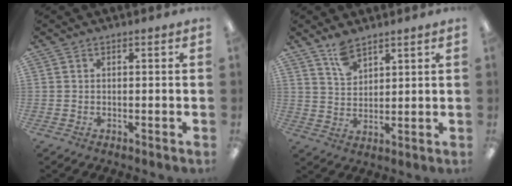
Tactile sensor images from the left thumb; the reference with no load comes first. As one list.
[{"total": 6.2, "force": [4.9, 3.0, 2.5], "torque": [-0.046, -0.023, 0.091]}]